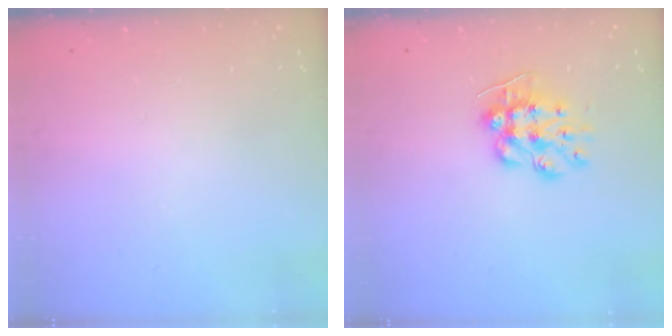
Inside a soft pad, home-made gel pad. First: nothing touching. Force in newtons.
{"total": 9.9, "press": 9.8, "slide": 0.8}